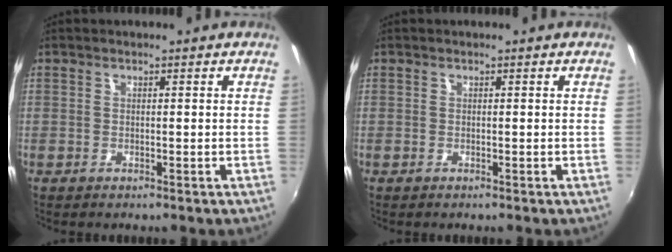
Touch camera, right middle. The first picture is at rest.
{"total": 0.0}